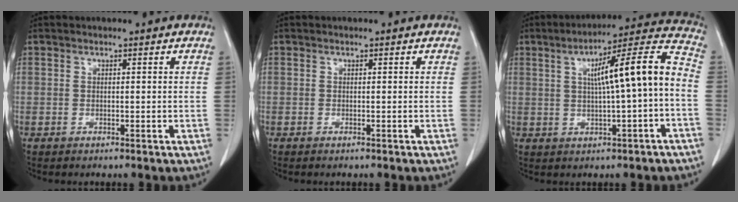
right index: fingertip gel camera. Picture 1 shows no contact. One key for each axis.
{"total": 0.0}
{"total": 12.8, "fx": 0.2, "fy": 0.7, "fz": 12.7, "tx": -0.184, "ty": 0.034, "tz": 0.003}